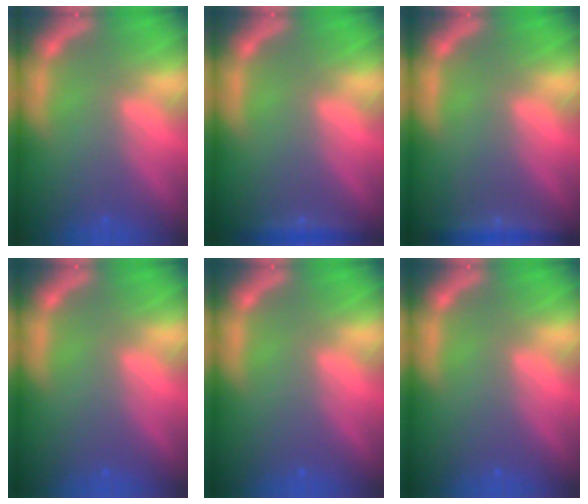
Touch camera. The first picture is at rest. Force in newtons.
{"total": 1.9}
{"total": 3.0}
{"total": 0.0}
{"total": 0.0}
{"total": 0.0}